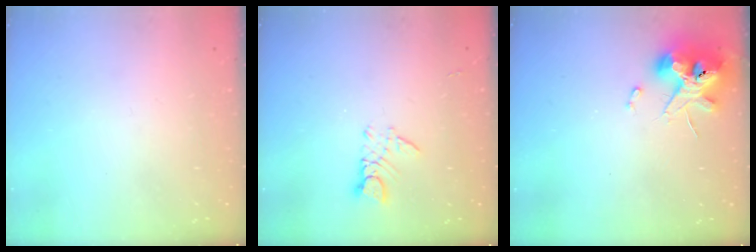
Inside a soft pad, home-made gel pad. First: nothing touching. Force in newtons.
{"total": 3.8, "press": 3.8, "slide": 0.3}
{"total": 12.2, "press": 12.1, "slide": 1.8}